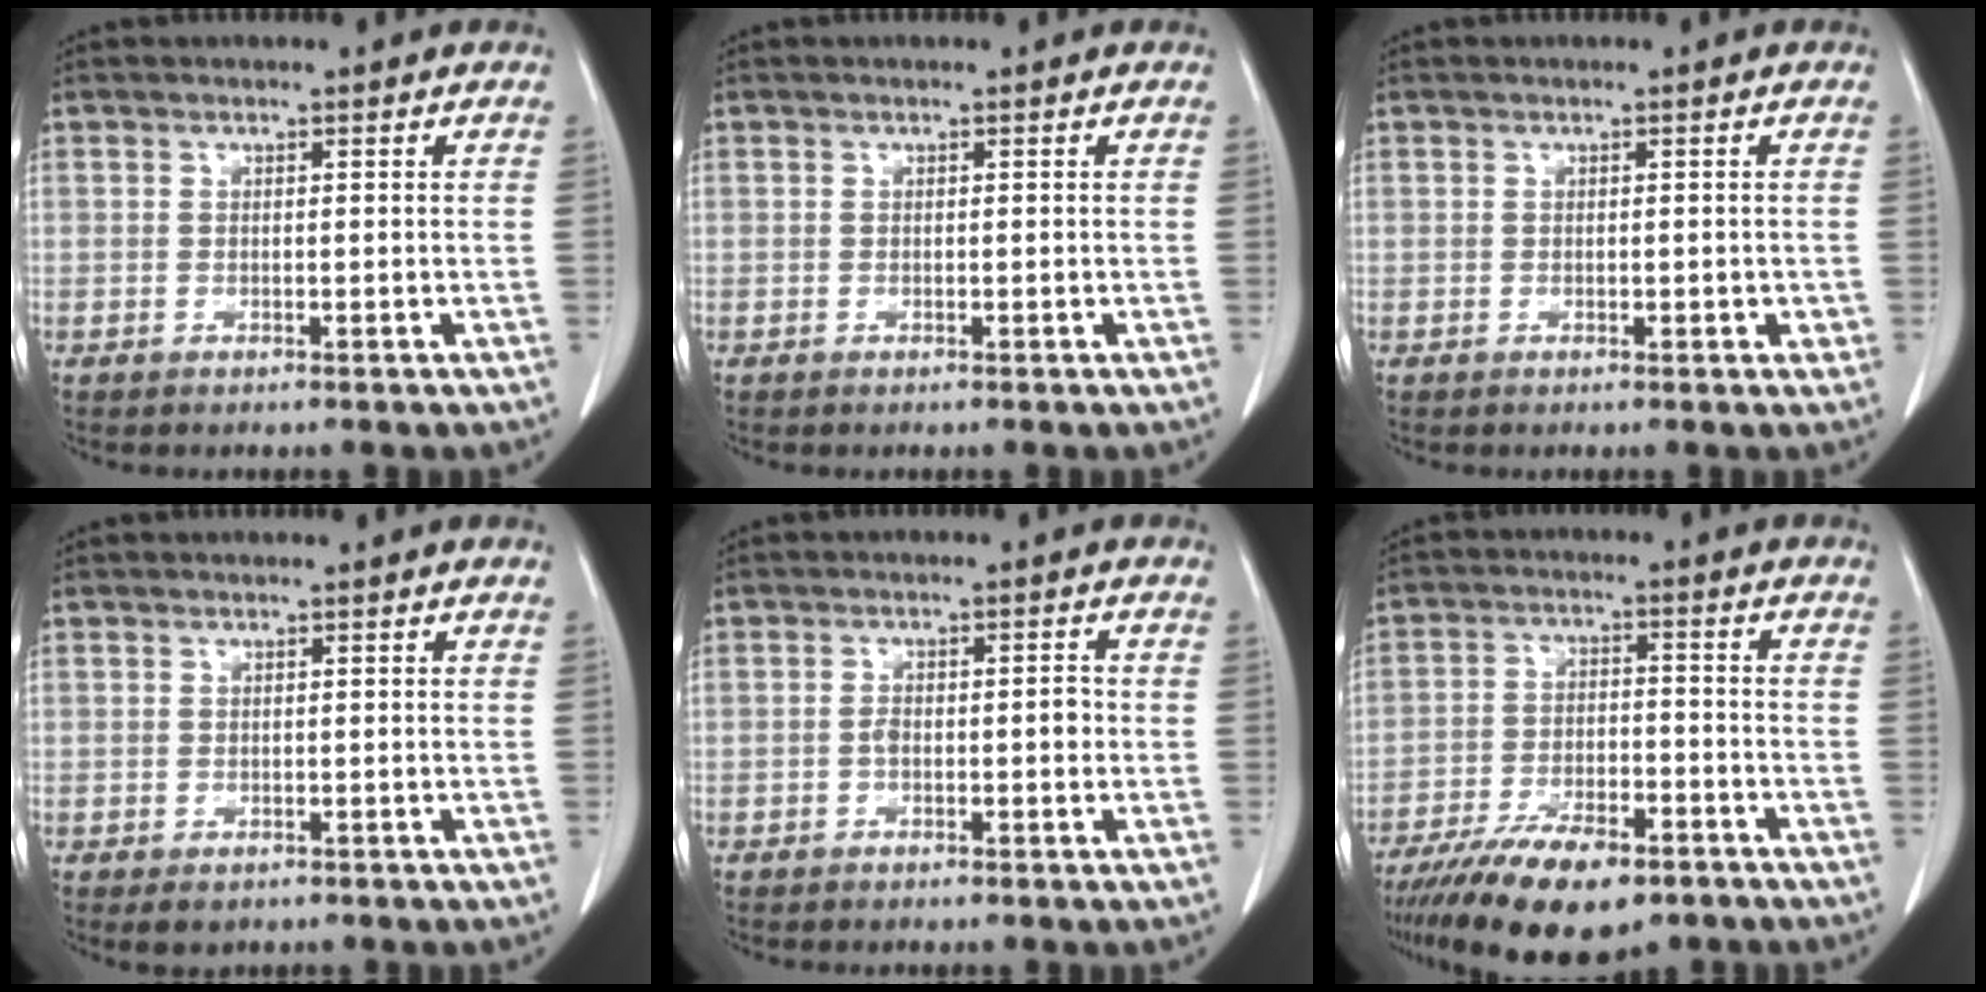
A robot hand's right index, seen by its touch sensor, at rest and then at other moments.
{"total": 0.0}
{"total": 1.3, "force": [-0.2, 0.7, 1.1], "torque": [-0.013, 0.003, 0.000]}
{"total": 1.9, "force": [-1.0, 1.4, 0.7], "torque": [-0.009, 0.000, -0.004]}
{"total": 2.9, "force": [-0.7, 1.1, 2.6], "torque": [-0.041, 0.008, -0.009]}
{"total": 13.7, "force": [-9.7, 4.7, 8.6], "torque": [-0.151, -0.014, -0.163]}